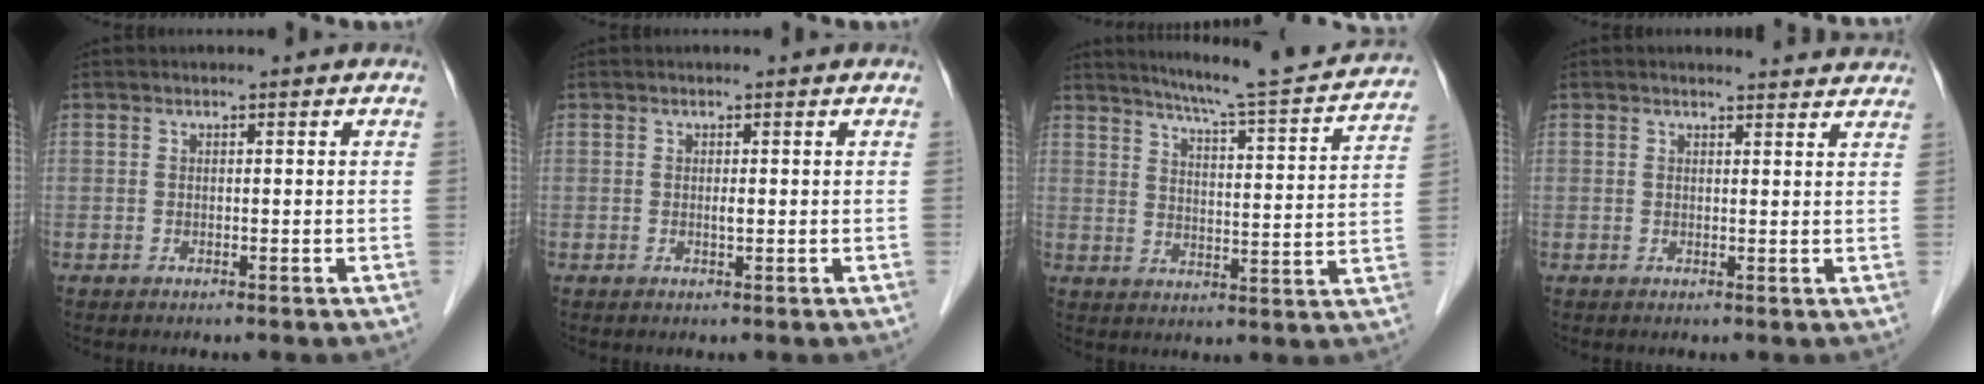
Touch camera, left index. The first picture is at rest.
{"total": 0.6, "force": [0.1, 0.1, 0.6], "torque": [-0.015, -0.002, 0.000]}
{"total": 16.9, "force": [15.6, 0.3, 6.5], "torque": [-0.101, -0.028, 0.199]}
{"total": 5.7, "force": [5.6, 0.8, 0.7], "torque": [-0.002, 0.000, 0.046]}